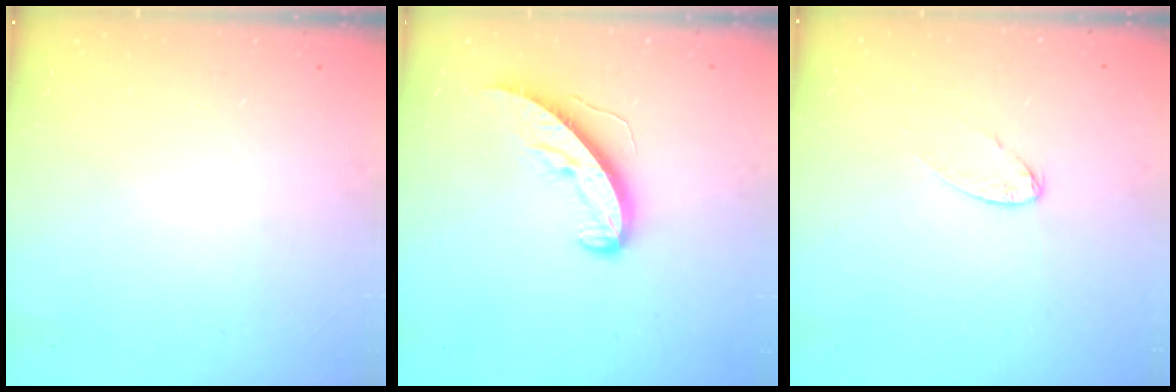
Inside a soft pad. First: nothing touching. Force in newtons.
{"total": 10.7, "press": 10.6, "slide": 0.9}
{"total": 5.7, "press": 5.6, "slide": 0.5}